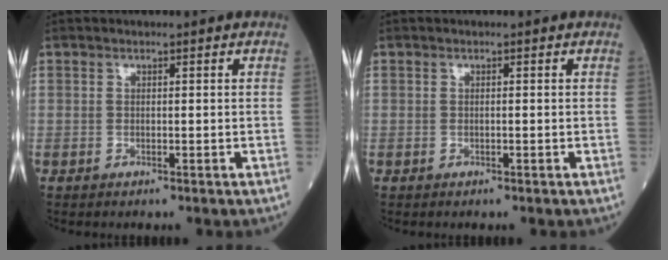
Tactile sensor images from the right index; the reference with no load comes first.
{"total": 0.0}